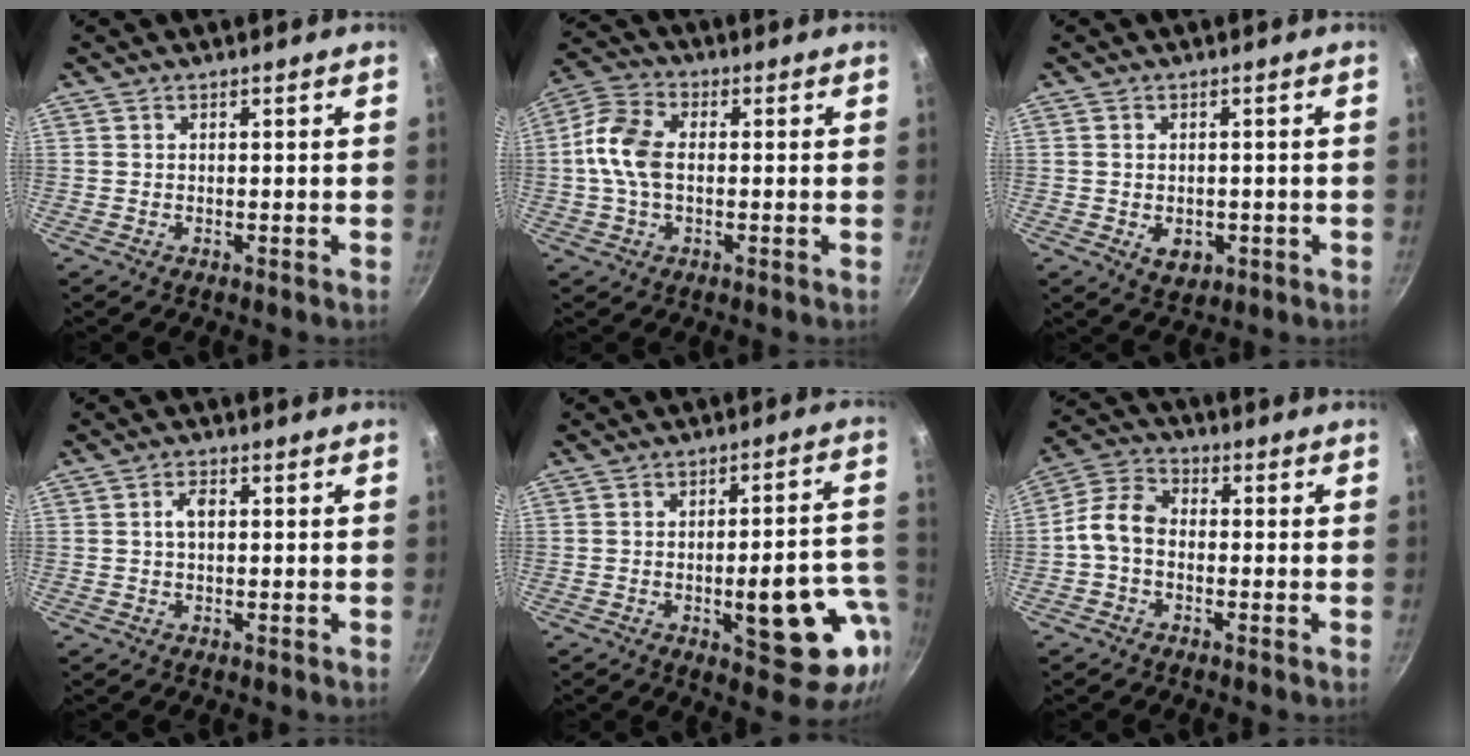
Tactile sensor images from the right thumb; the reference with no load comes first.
{"total": 9.6, "force": [0.0, 6.0, 7.4], "torque": [-0.147, 0.025, -0.012]}
{"total": 4.3, "force": [-1.0, 3.1, 2.7], "torque": [-0.031, -0.001, -0.008]}
{"total": 2.5, "force": [0.4, 1.5, 2.0], "torque": [-0.028, 0.006, 0.005]}
{"total": 16.1, "force": [-4.5, 5.9, 14.3], "torque": [-0.147, 0.031, -0.056]}
{"total": 7.2, "force": [-1.3, 5.2, 4.8], "torque": [-0.087, 0.031, -0.044]}